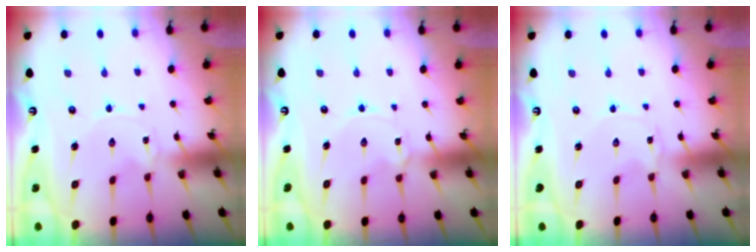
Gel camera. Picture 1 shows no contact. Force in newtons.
{"total": 1.5, "press": 1.5, "slide": 0.2}
{"total": 0.6, "press": 0.6, "slide": 0.1}